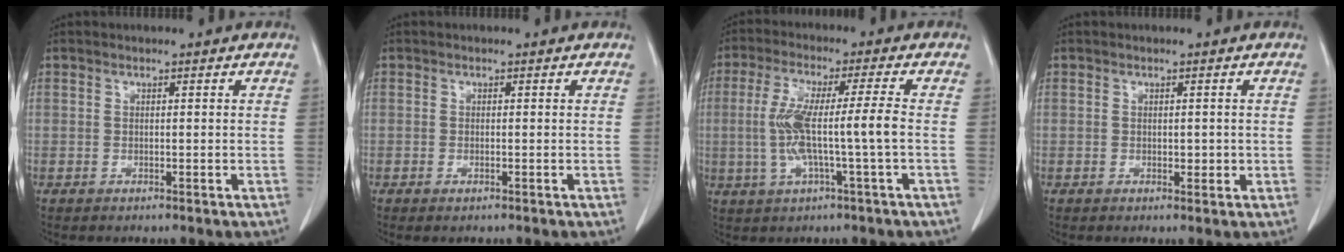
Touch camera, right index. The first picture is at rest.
{"total": 0.7, "force": [-0.5, 0.1, 0.6], "torque": [-0.012, -0.002, -0.005]}
{"total": 9.2, "force": [-0.9, -0.3, 9.2], "torque": [-0.186, 0.010, -0.018]}
{"total": 1.4, "force": [-0.1, 0.8, 1.2], "torque": [-0.013, 0.000, 0.001]}